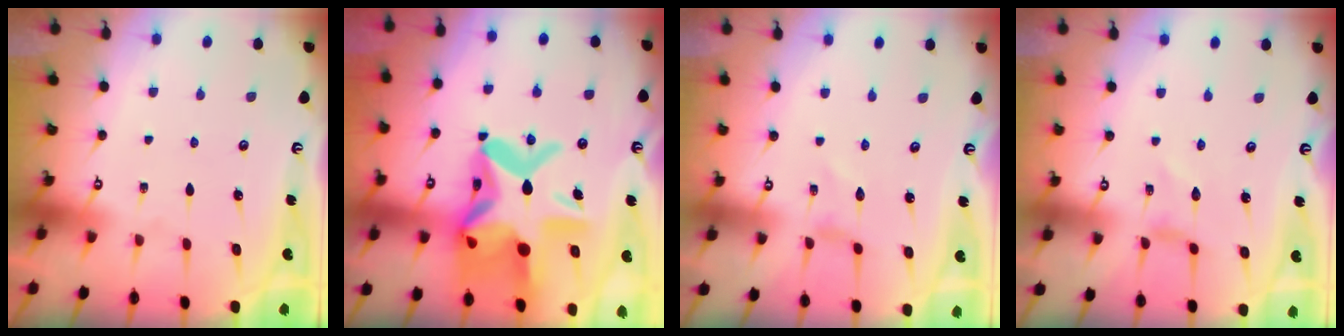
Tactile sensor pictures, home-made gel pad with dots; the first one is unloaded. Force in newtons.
{"total": 24.3, "press": 24.1, "slide": 3.1}
{"total": 0.0}
{"total": 0.0}